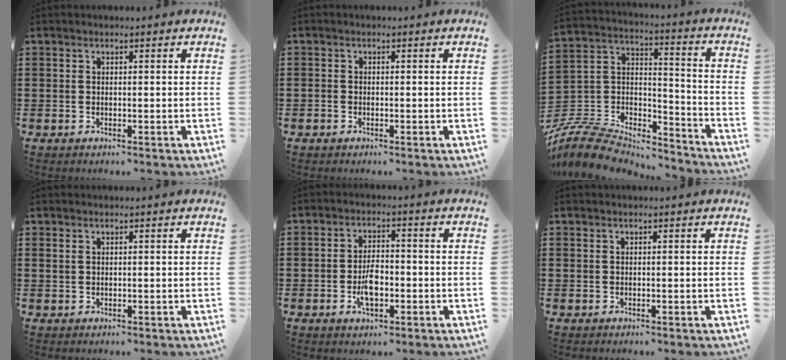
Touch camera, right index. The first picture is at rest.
{"total": 0.7, "force": [-0.6, 0.3, 0.2], "torque": [-0.004, -0.001, -0.013]}
{"total": 9.3, "force": [-8.2, 3.3, 2.7], "torque": [-0.076, 0.007, -0.167]}
{"total": 0.7, "force": [0.5, 0.4, 0.3], "torque": [-0.007, 0.002, 0.009]}
{"total": 4.7, "force": [-1.3, 2.3, 3.9], "torque": [-0.084, 0.002, -0.026]}
{"total": 0.0}